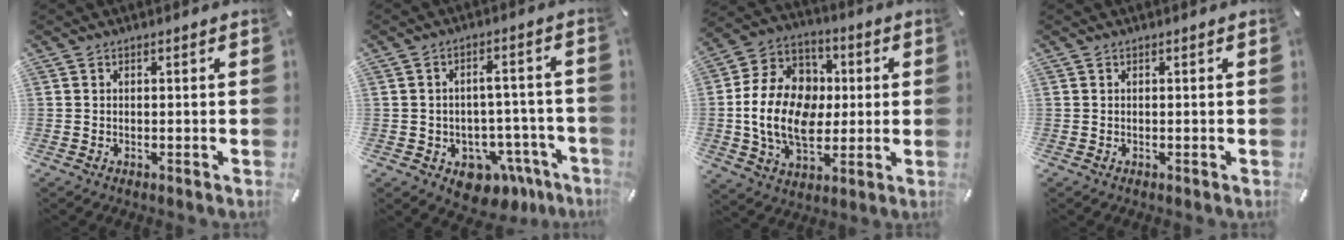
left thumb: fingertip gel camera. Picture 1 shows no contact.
{"total": 8.2, "force": [-3.8, 6.1, 3.9], "torque": [-0.041, 0.019, -0.061]}
{"total": 17.6, "force": [-1.2, 13.6, 11.1], "torque": [-0.240, 0.018, -0.019]}
{"total": 0.0}